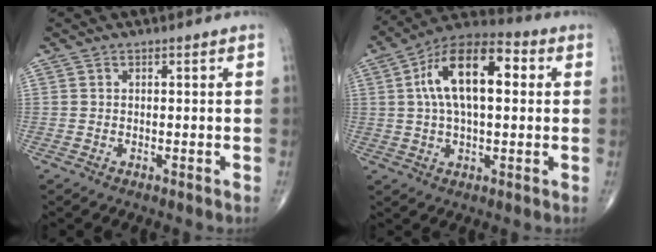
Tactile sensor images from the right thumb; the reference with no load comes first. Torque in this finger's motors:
{"motor_torque": [1.91, 2.09, 1.57, 0.32, 0.18]}